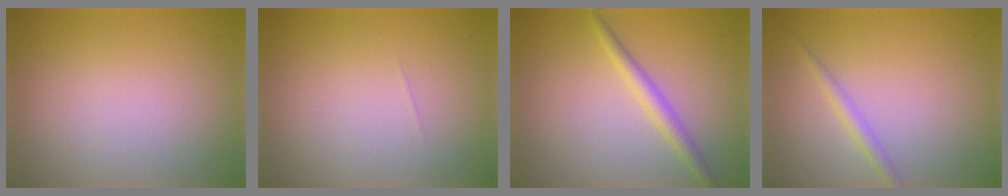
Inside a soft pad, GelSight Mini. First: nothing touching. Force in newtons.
{"total": 0.0}
{"total": 2.1, "press": 2.1, "slide": 0.0}
{"total": 1.4, "press": 1.4, "slide": 0.0}